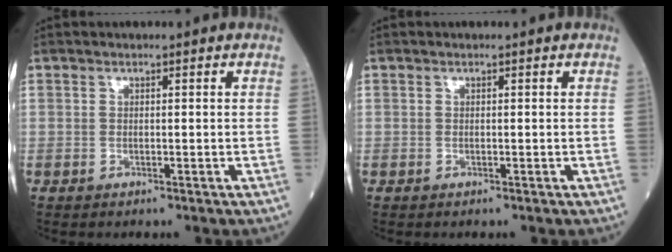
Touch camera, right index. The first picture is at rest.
{"total": 0.0}